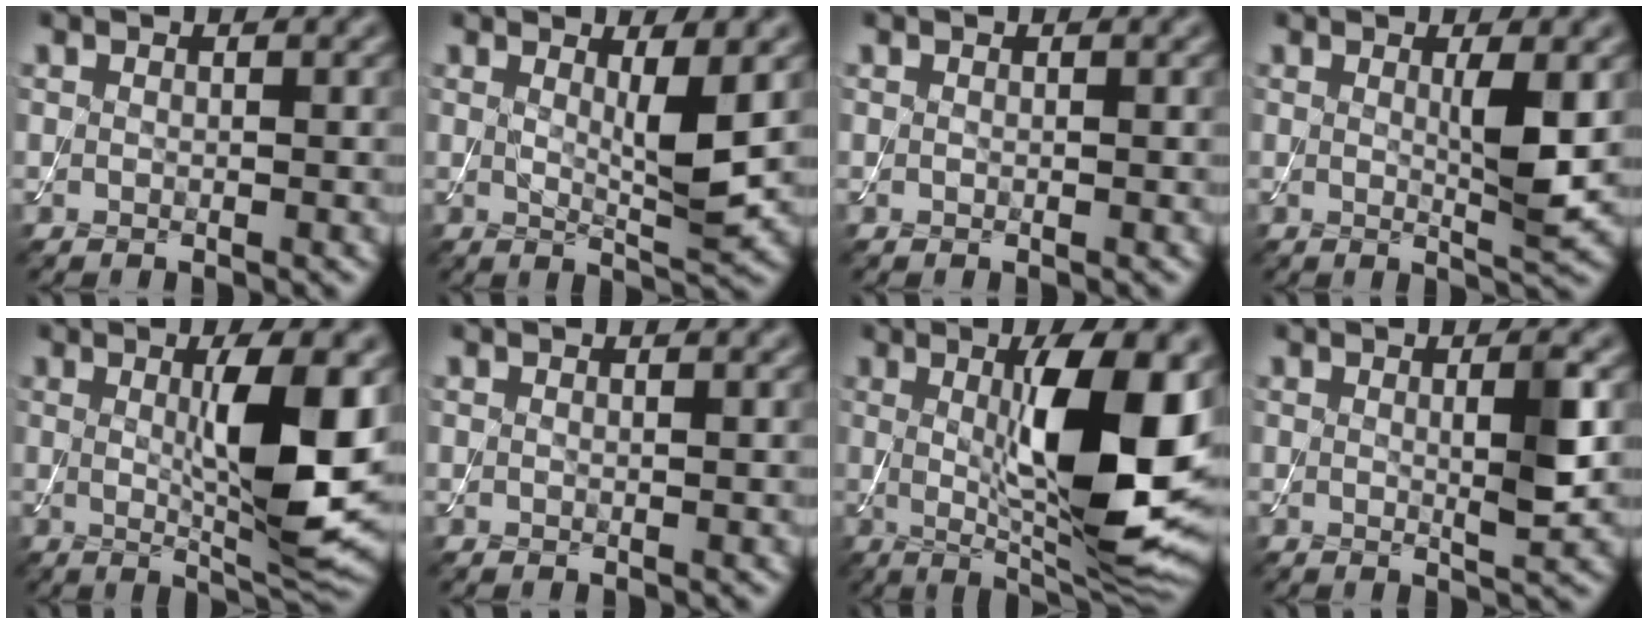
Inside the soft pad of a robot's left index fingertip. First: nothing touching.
{"total": 3.5, "force": [1.0, 0.6, 3.3], "torque": [-0.055, -0.015, 0.018]}
{"total": 0.0}
{"total": 3.2, "force": [0.5, 0.5, 3.2], "torque": [-0.053, -0.010, 0.009]}
{"total": 8.3, "force": [0.7, 1.7, 8.1], "torque": [-0.116, -0.015, 0.017]}
{"total": 0.0}
{"total": 12.1, "force": [1.1, 3.2, 11.6], "torque": [-0.170, -0.010, 0.025]}
{"total": 2.9, "force": [0.4, 0.3, 2.8], "torque": [-0.043, -0.006, 0.004]}